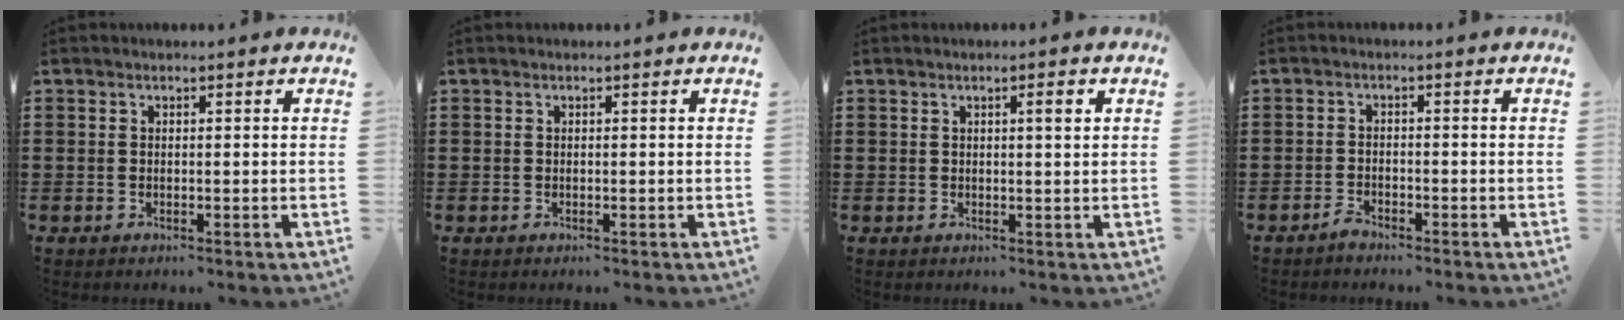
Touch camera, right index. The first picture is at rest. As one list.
[{"total": 0.0}, {"total": 1.9, "force": [0.6, 0.3, 1.7], "torque": [-0.025, 0.001, 0.007]}, {"total": 1.7, "force": [-1.6, 0.4, 0.4], "torque": [-0.012, -0.001, -0.031]}]